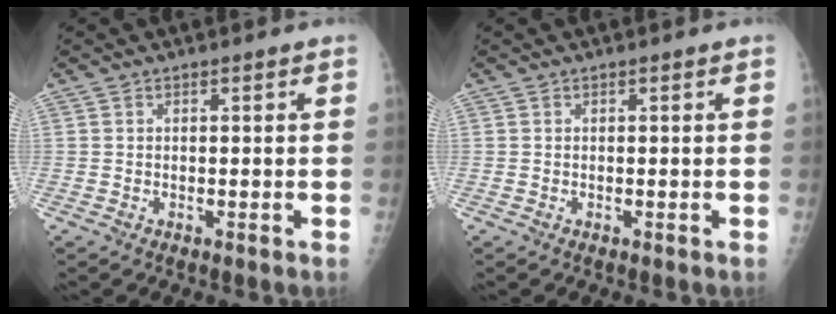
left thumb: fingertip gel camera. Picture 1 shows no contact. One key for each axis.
{"total": 0.0}